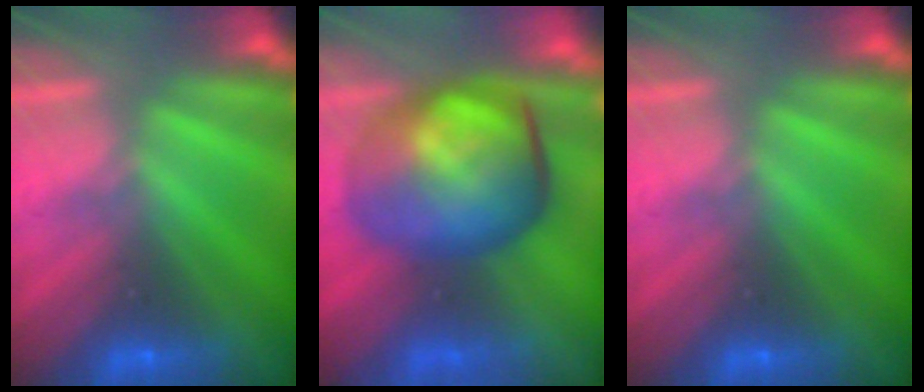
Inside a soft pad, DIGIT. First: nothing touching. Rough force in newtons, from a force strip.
{"total": 7.7}
{"total": 0.0}